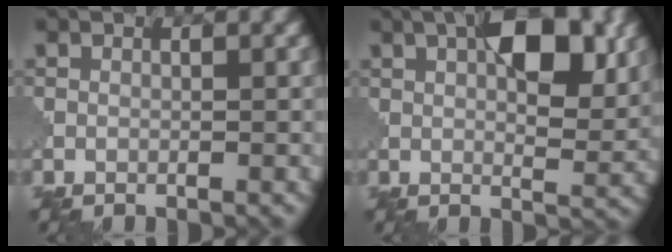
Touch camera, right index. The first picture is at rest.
{"total": 7.5, "force": [2.9, 3.1, 6.2], "torque": [-0.084, 0.003, 0.045]}